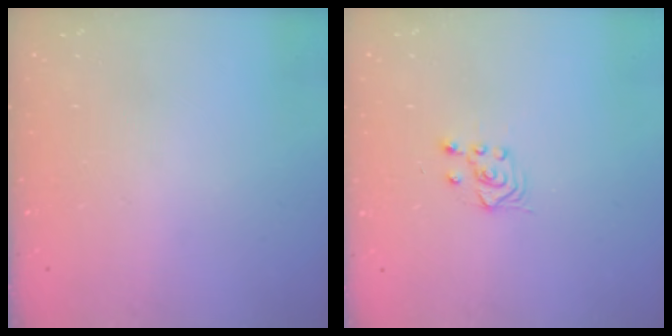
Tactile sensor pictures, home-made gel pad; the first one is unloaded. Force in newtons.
{"total": 3.3, "press": 2.9, "slide": 1.5}